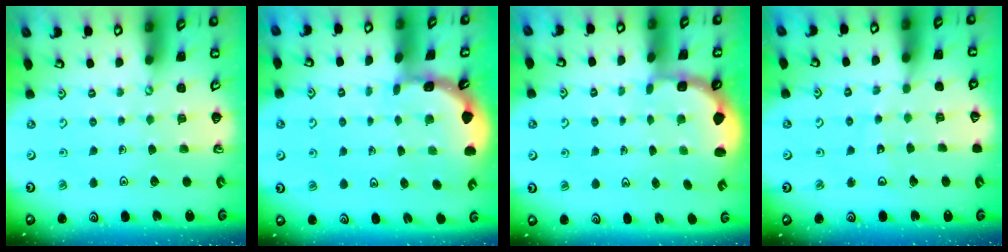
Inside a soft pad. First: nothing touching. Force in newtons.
{"total": 1.8, "press": 1.8, "slide": 0.1}
{"total": 2.7, "press": 2.1, "slide": 1.7}
{"total": 7.1, "press": 7.0, "slide": 0.8}